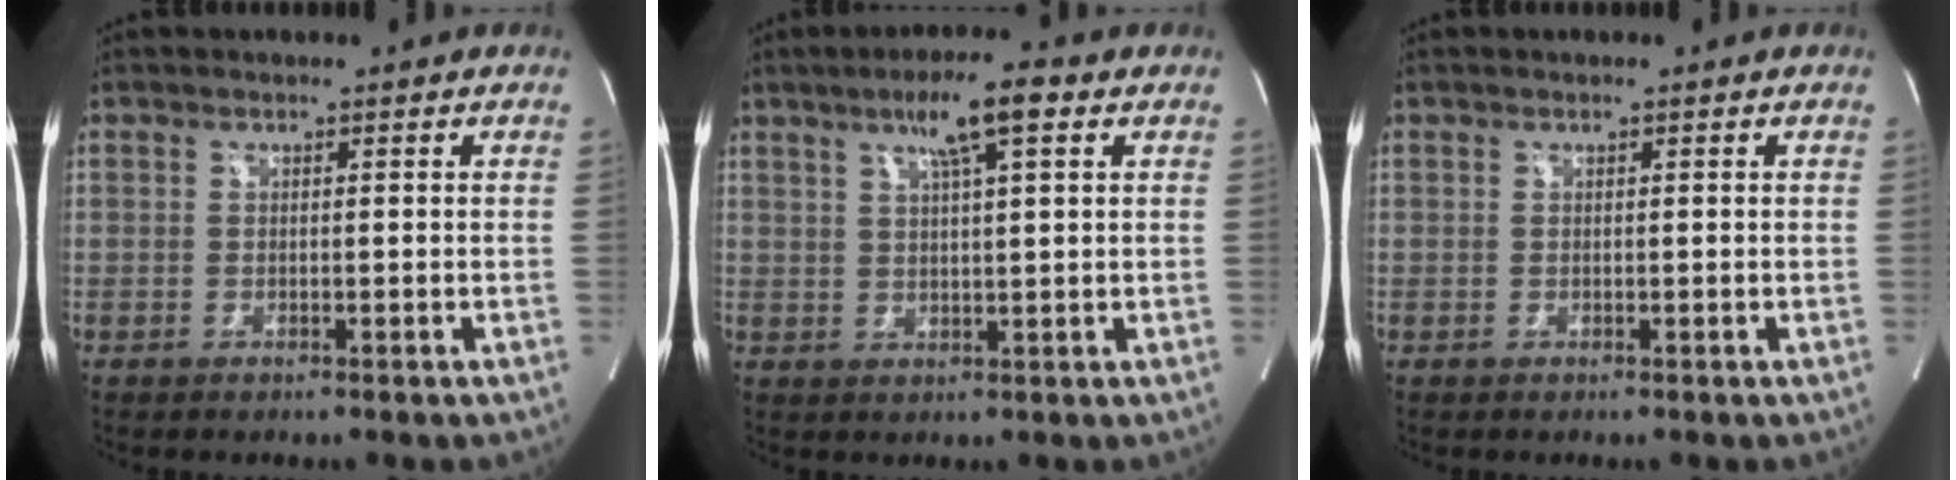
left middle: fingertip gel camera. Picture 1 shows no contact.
{"total": 7.3, "force": [3.8, 0.4, 6.3], "torque": [-0.108, 0.012, 0.061]}
{"total": 0.0}